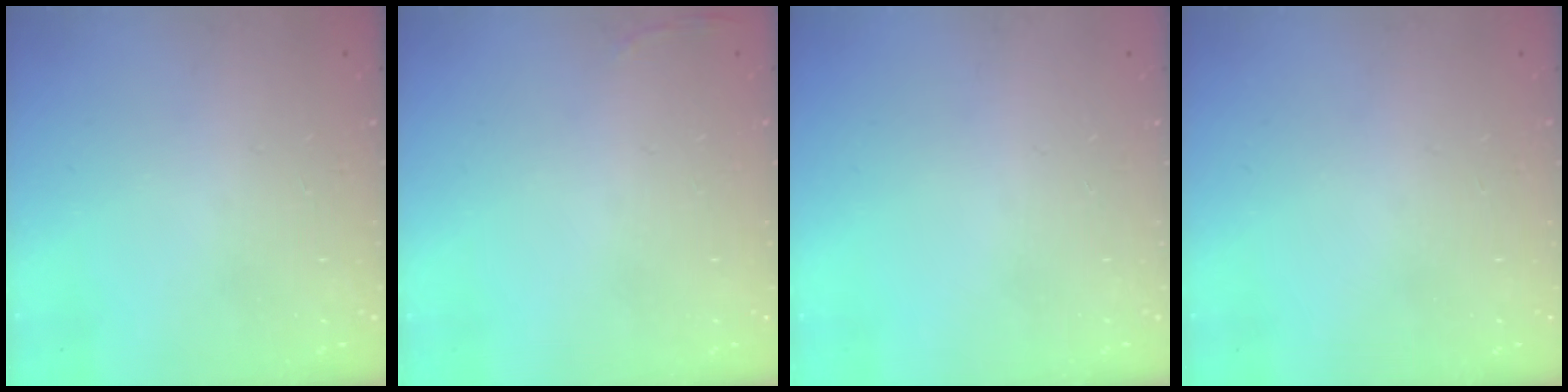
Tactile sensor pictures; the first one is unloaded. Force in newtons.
{"total": 2.8, "press": 2.6, "slide": 0.9}
{"total": 0.0}
{"total": 0.0}